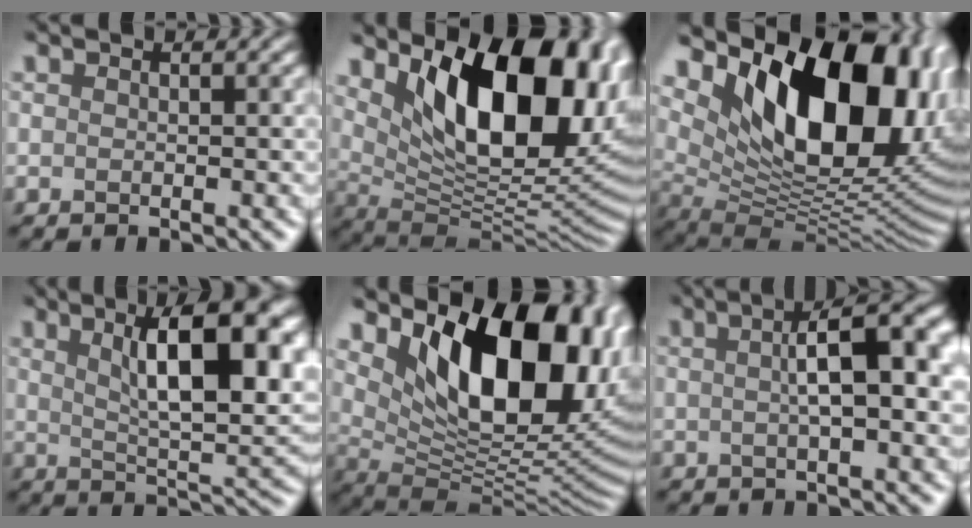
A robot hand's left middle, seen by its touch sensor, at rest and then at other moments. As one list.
[{"total": 12.6, "force": [5.3, 5.4, 10.0], "torque": [-0.137, -0.002, 0.099]}, {"total": 14.8, "force": [6.9, 7.5, 10.8], "torque": [-0.157, 0.001, 0.125]}, {"total": 9.7, "force": [3.3, 2.2, 8.9], "torque": [-0.129, 0.009, 0.067]}, {"total": 12.3, "force": [5.5, 6.2, 9.1], "torque": [-0.129, -0.011, 0.110]}, {"total": 6.2, "force": [1.0, 1.2, 6.0], "torque": [-0.084, 0.021, 0.023]}]